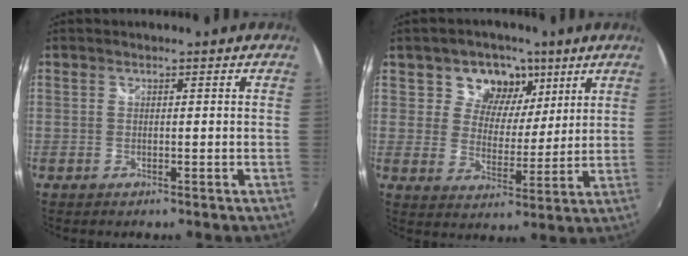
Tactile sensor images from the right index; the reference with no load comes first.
{"total": 9.2, "force": [4.7, 7.1, 3.5], "torque": [-0.057, -0.001, 0.072]}